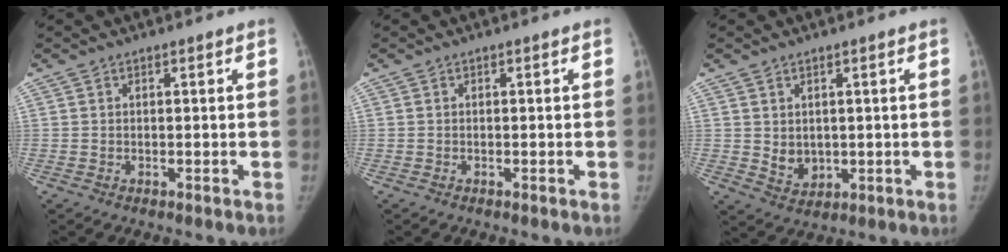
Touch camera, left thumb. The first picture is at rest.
{"total": 0.0}
{"total": 4.3, "force": [0.7, 3.5, 2.5], "torque": [-0.027, -0.014, 0.028]}